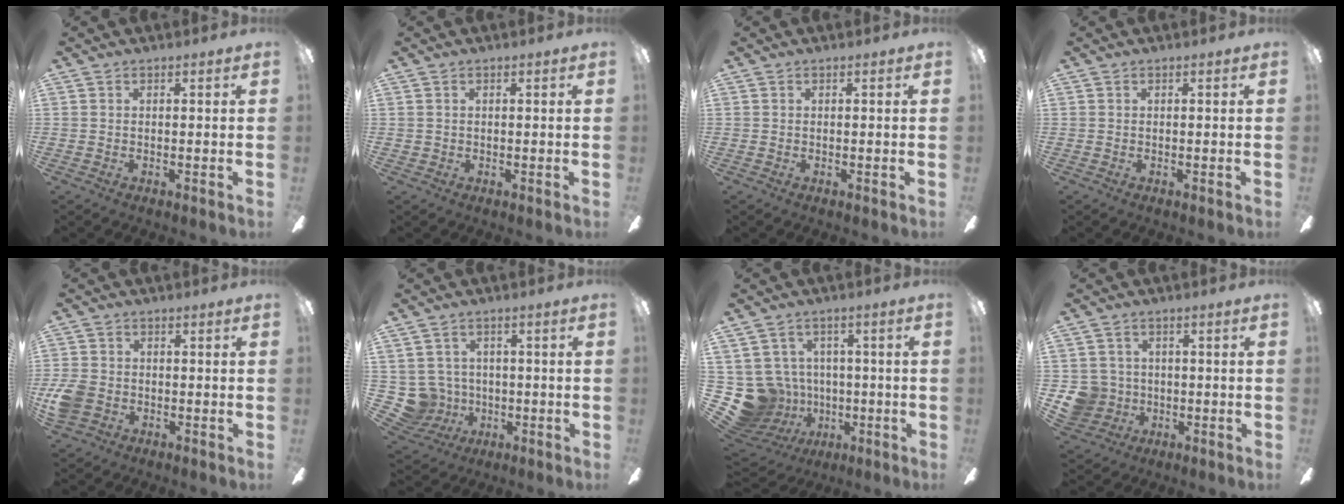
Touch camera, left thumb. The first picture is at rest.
{"total": 0.8, "force": [0.3, 0.8, 0.1], "torque": [-0.001, 0.006, 0.003]}
{"total": 0.0}
{"total": 0.0}
{"total": 6.1, "force": [-1.6, 5.0, 3.1], "torque": [-0.069, 0.012, -0.031]}
{"total": 7.6, "force": [0.2, 7.5, 1.3], "torque": [-0.074, -0.005, 0.009]}
{"total": 13.0, "force": [-1.5, 12.4, 3.6], "torque": [-0.121, -0.002, -0.004]}
{"total": 7.5, "force": [-0.5, 7.3, 1.3], "torque": [-0.052, 0.004, -0.004]}